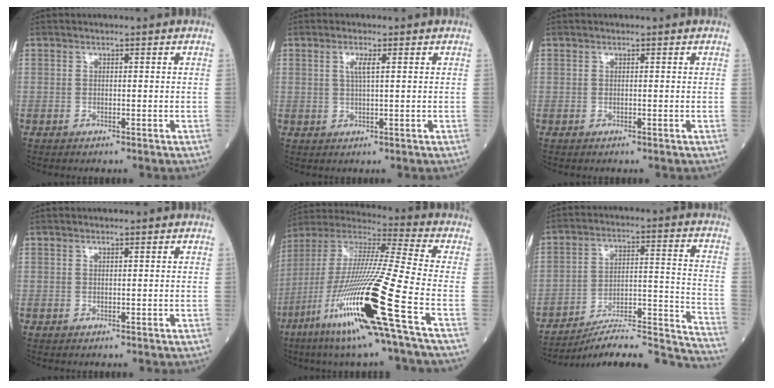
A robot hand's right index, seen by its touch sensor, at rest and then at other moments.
{"total": 2.2, "force": [0.8, 0.1, 2.1], "torque": [-0.046, 0.001, 0.017]}
{"total": 0.0}
{"total": 0.0}
{"total": 23.8, "force": [-9.7, -0.5, 21.8], "torque": [-0.449, -0.052, -0.188]}
{"total": 19.3, "force": [-18.8, 0.1, 4.5], "torque": [-0.036, 0.043, -0.271]}